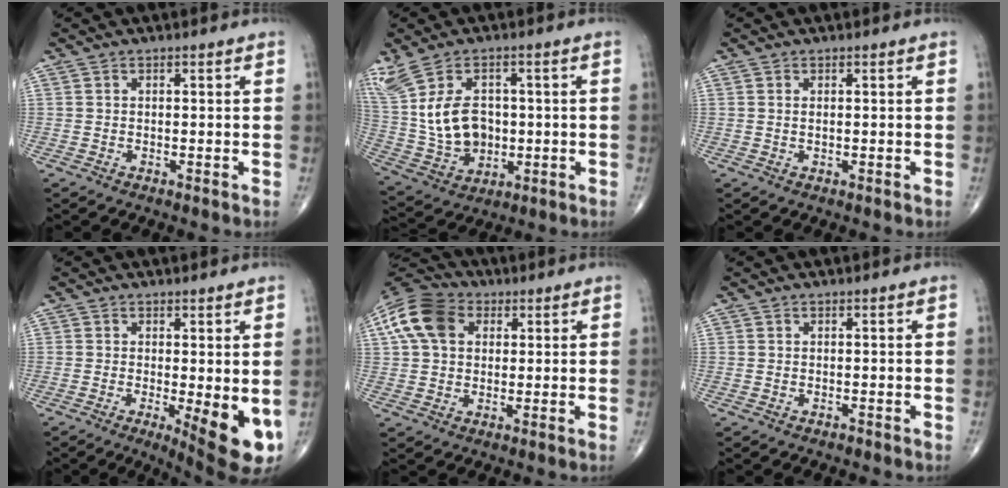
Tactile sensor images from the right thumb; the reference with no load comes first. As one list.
[{"total": 16.4, "force": [2.4, 11.1, 11.8], "torque": [-0.254, -0.001, 0.073]}, {"total": 0.6, "force": [0.2, 0.2, 0.5], "torque": [-0.013, -0.001, 0.006]}, {"total": 9.2, "force": [-1.5, 2.6, 8.7], "torque": [-0.112, -0.022, -0.013]}, {"total": 12.1, "force": [3.7, 8.7, 7.5], "torque": [-0.140, 0.015, 0.058]}, {"total": 0.0}]